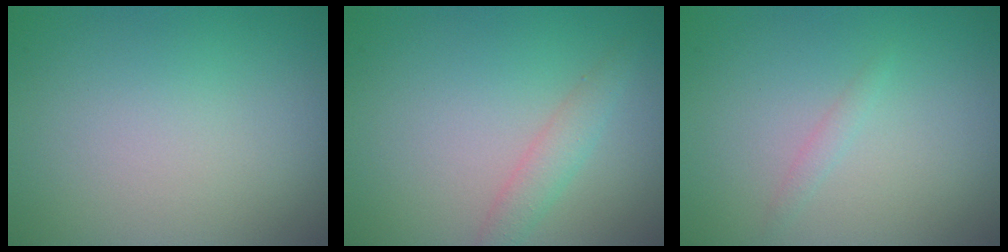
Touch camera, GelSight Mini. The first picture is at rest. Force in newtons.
{"total": 1.9, "press": 1.9, "slide": 0.1}
{"total": 0.8, "press": 0.8, "slide": 0.1}